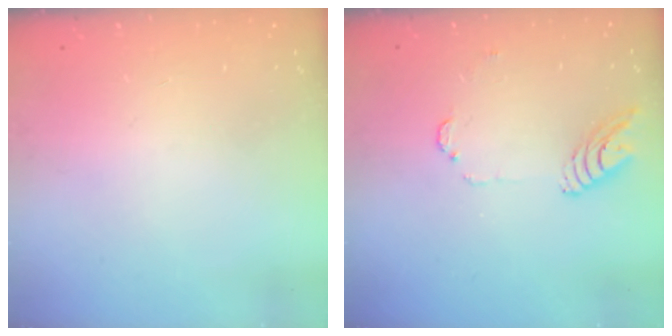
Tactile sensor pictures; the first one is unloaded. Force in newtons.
{"total": 8.9, "press": 8.9, "slide": 1.0}